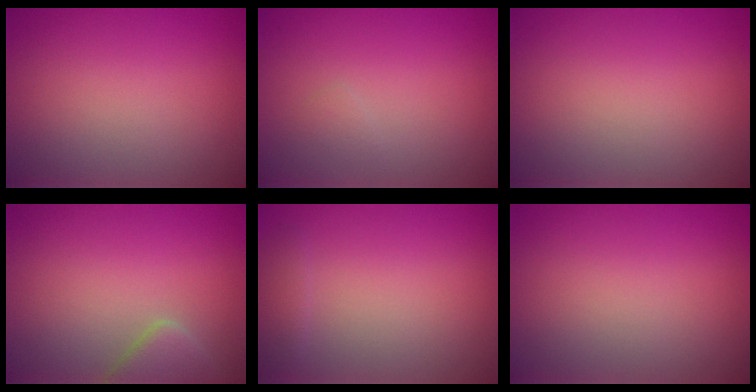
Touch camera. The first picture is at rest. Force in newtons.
{"total": 0.6, "press": 0.6, "slide": 0.0}
{"total": 0.0}
{"total": 2.9, "press": 2.8, "slide": 0.3}
{"total": 1.0, "press": 1.0, "slide": 0.1}
{"total": 0.0}